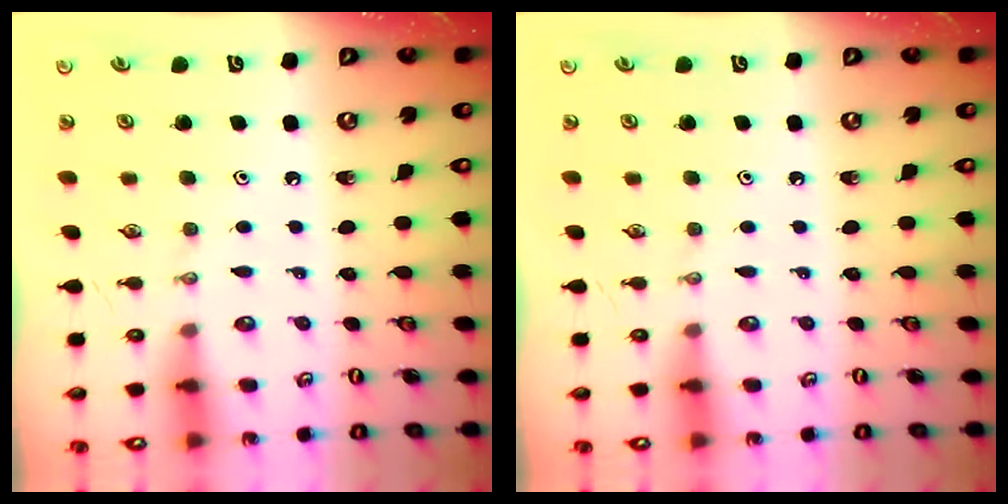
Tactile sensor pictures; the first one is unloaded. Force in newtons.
{"total": 0.0}